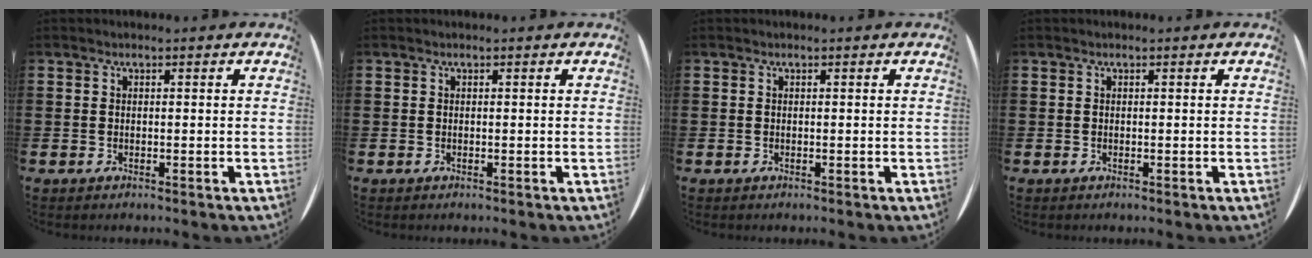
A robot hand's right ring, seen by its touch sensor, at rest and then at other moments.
{"total": 0.0}
{"total": 0.0}
{"total": 0.0}